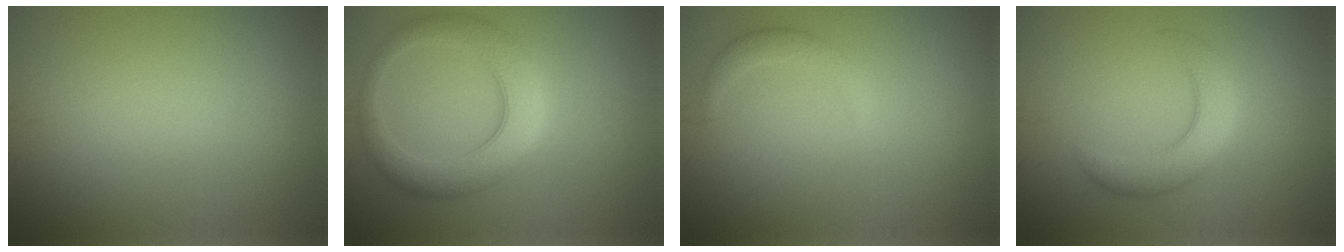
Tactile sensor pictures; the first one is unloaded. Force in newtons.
{"total": 5.9, "press": 5.9, "slide": 0.3}
{"total": 1.6, "press": 1.6, "slide": 0.1}
{"total": 4.3, "press": 4.3, "slide": 0.2}